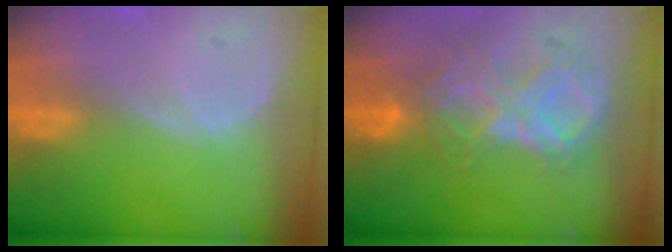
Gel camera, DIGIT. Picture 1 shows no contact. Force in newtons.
{"total": 9.0, "press": 7.8, "slide": 4.6}